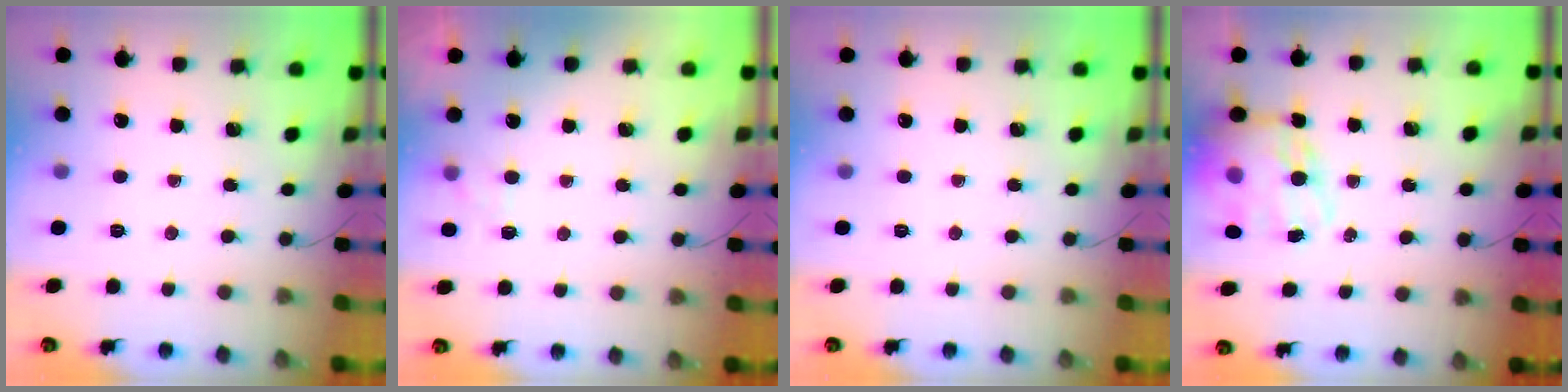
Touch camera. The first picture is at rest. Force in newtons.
{"total": 2.4, "press": 1.9, "slide": 1.4}
{"total": 0.0}
{"total": 18.5, "press": 17.9, "slide": 4.7}